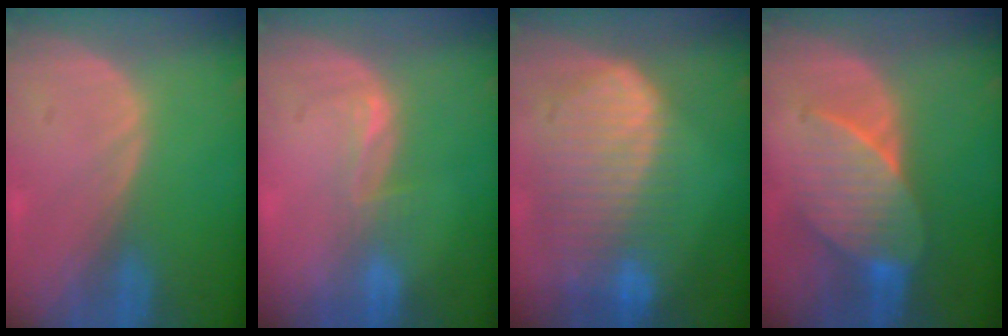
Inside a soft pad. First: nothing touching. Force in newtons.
{"total": 2.6, "press": 2.0, "slide": 1.6}
{"total": 10.4, "press": 9.0, "slide": 5.3}
{"total": 7.5, "press": 7.4, "slide": 1.0}